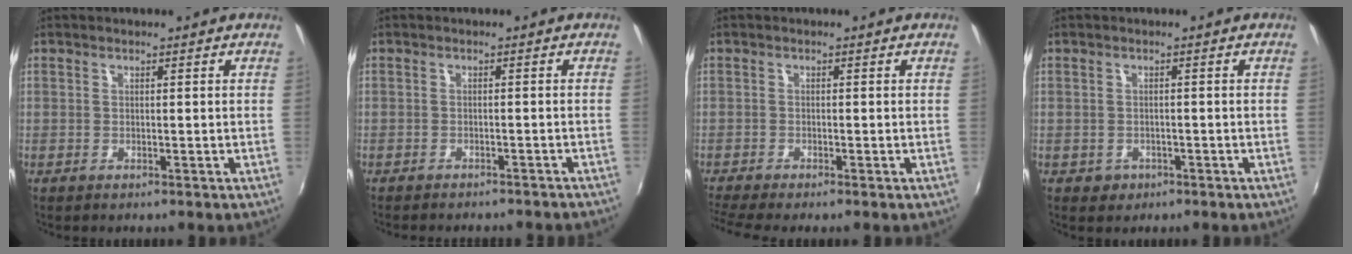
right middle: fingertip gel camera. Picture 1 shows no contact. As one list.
[{"total": 8.1, "force": [-7.3, 1.7, 3.1], "torque": [-0.073, -0.014, -0.094]}, {"total": 4.0, "force": [-3.5, -0.3, 2.0], "torque": [-0.053, -0.020, -0.065]}, {"total": 2.4, "force": [-1.0, 2.1, 0.6], "torque": [-0.017, -0.002, -0.011]}]